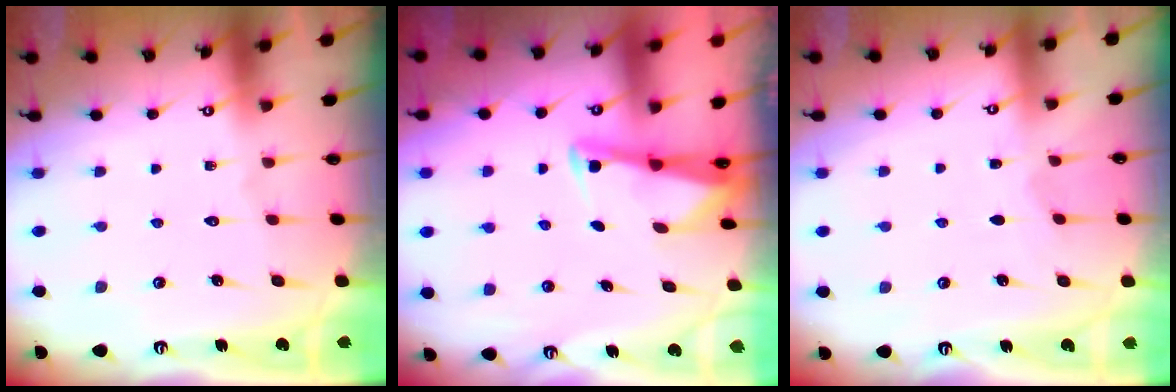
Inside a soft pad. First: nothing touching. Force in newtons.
{"total": 2.7, "press": 2.7, "slide": 0.2}
{"total": 2.8, "press": 2.8, "slide": 0.3}